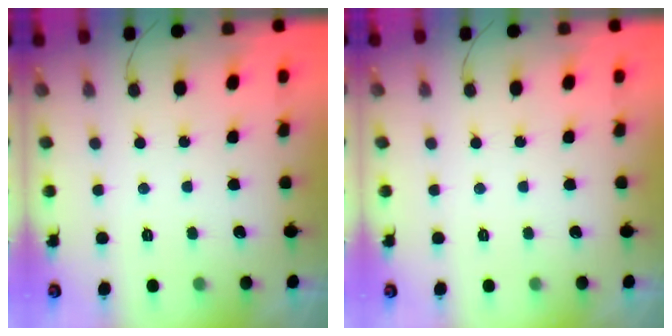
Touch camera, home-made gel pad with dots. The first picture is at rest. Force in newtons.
{"total": 0.0}